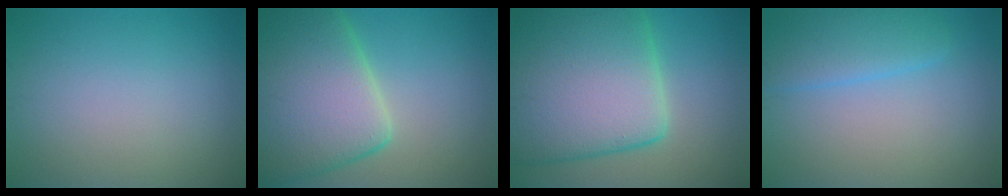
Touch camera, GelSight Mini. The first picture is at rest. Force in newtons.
{"total": 12.2, "press": 12.2, "slide": 0.6}
{"total": 15.9, "press": 15.9, "slide": 0.8}
{"total": 2.7, "press": 2.7, "slide": 0.0}